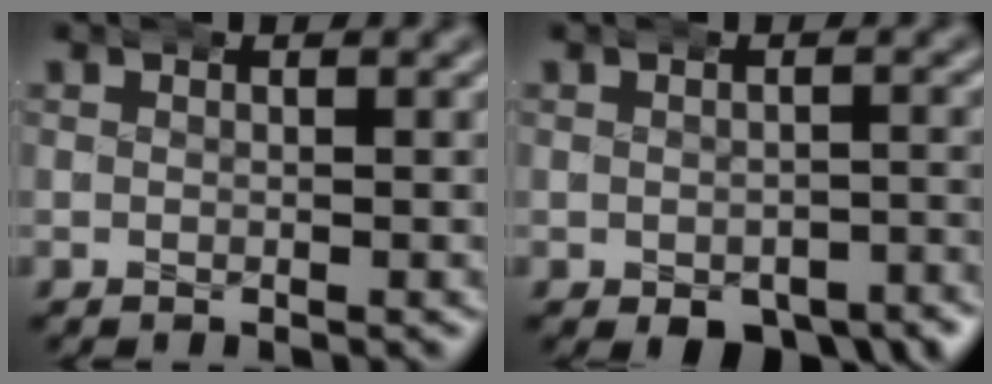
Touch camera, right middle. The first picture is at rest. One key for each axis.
{"total": 5.4, "fx": -3.8, "fy": 2.4, "fz": 2.9, "tx": -0.033, "ty": -0.016, "tz": -0.052}